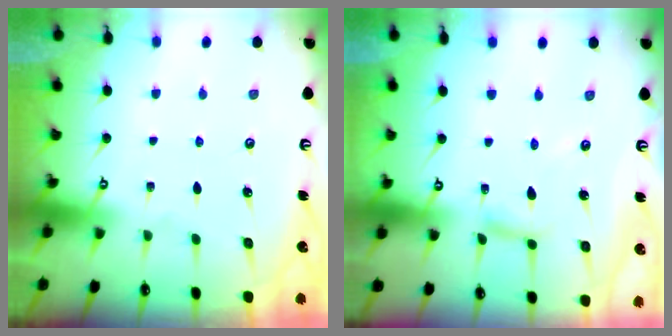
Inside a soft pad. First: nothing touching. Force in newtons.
{"total": 6.0, "press": 6.0, "slide": 0.5}